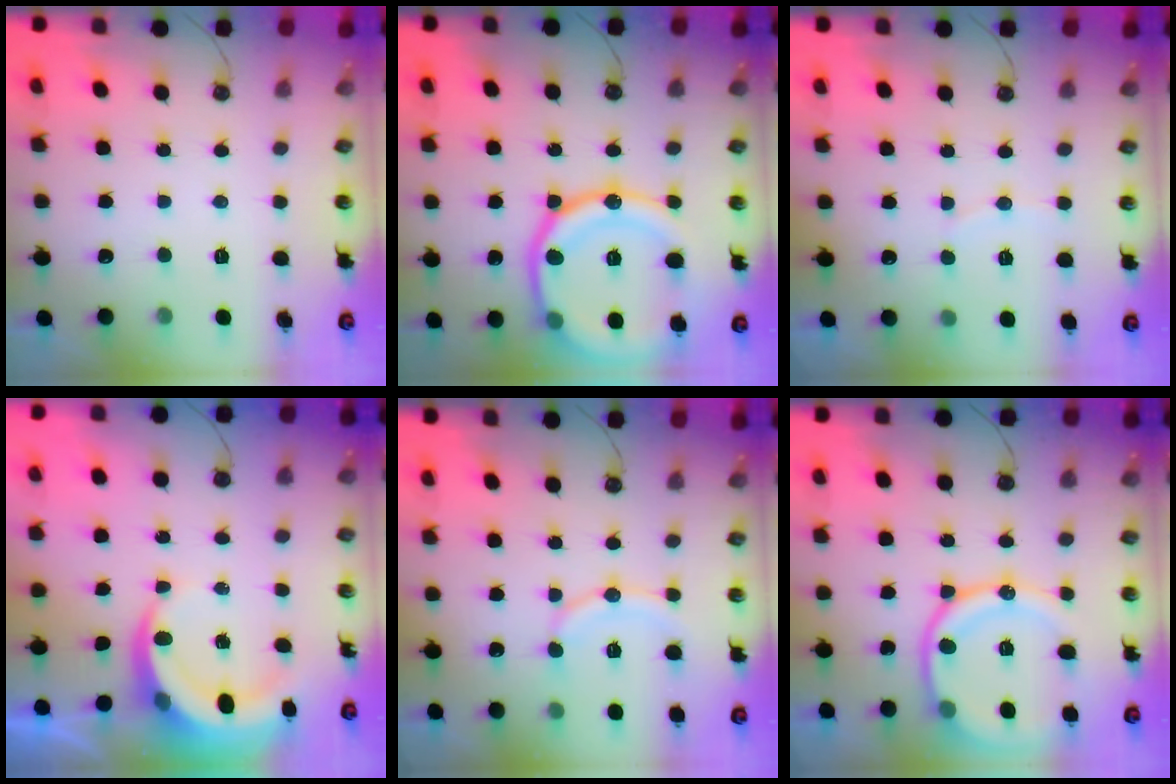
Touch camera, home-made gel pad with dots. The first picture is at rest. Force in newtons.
{"total": 23.7, "press": 23.5, "slide": 2.7}
{"total": 3.7, "press": 3.6, "slide": 0.9}
{"total": 6.6, "press": 6.5, "slide": 0.9}
{"total": 11.8, "press": 11.4, "slide": 3.1}
{"total": 16.7, "press": 16.6, "slide": 1.8}